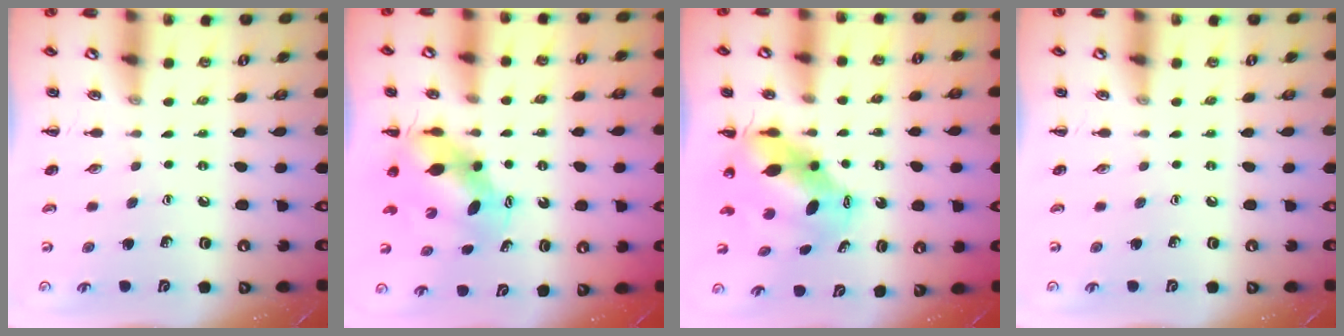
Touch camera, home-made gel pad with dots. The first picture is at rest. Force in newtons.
{"total": 6.6, "press": 6.4, "slide": 1.3}
{"total": 8.3, "press": 8.0, "slide": 2.2}
{"total": 0.0}